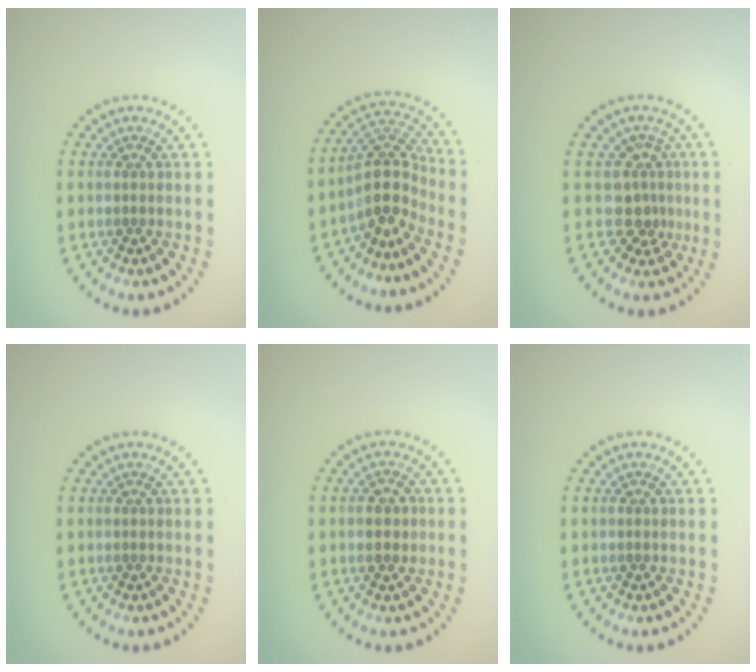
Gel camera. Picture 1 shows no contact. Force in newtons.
{"total": 4.1, "press": 3.0, "slide": 2.7}
{"total": 2.8, "press": 2.0, "slide": 2.0}
{"total": 0.0}
{"total": 1.6, "press": 1.6, "slide": 0.1}
{"total": 0.0}